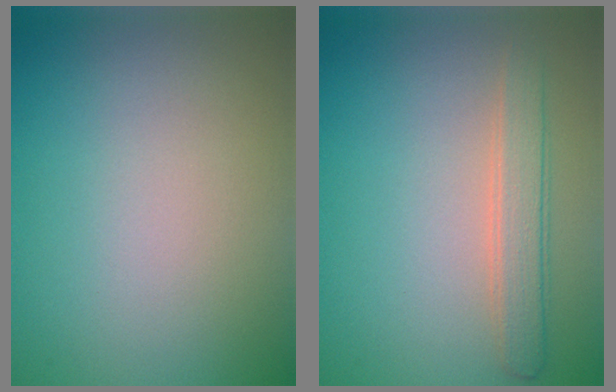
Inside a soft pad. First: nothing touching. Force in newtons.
{"total": 2.6, "press": 2.6, "slide": 0.1}